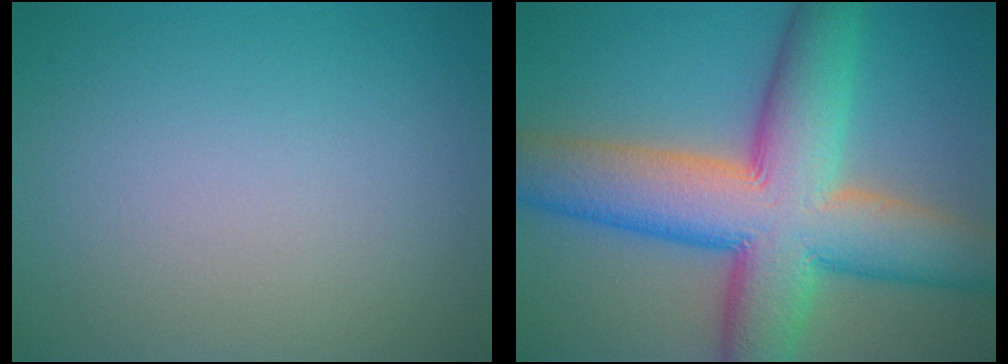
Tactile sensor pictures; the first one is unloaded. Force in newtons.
{"total": 13.4, "press": 13.4, "slide": 0.3}